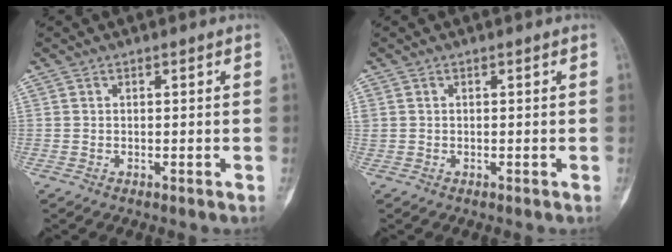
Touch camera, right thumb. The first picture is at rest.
{"total": 0.9, "force": [0.3, 0.8, 0.4], "torque": [-0.008, 0.008, 0.007]}